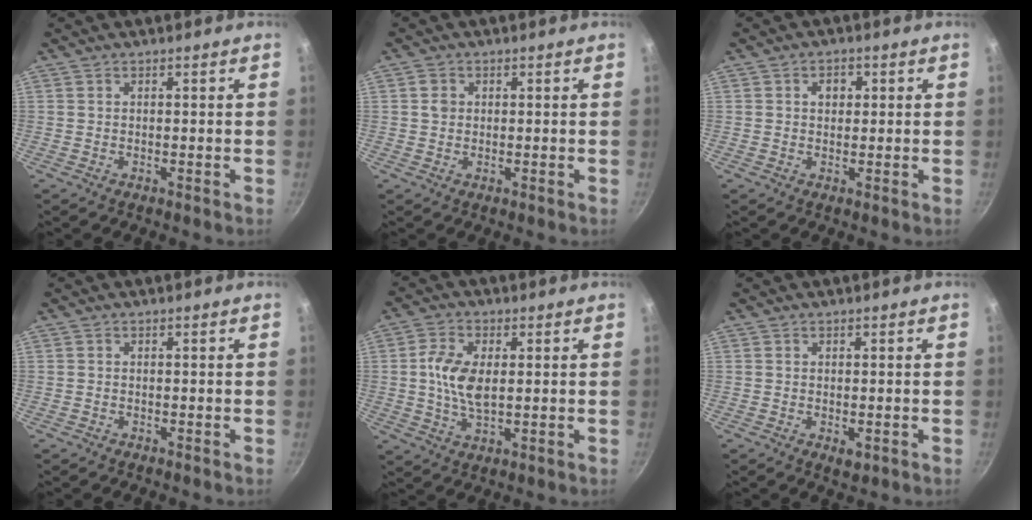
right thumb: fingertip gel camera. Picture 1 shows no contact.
{"total": 1.9, "force": [0.3, 1.6, 1.0], "torque": [-0.013, 0.001, 0.005]}
{"total": 2.7, "force": [0.6, 2.1, 1.6], "torque": [-0.011, 0.004, 0.007]}
{"total": 0.0}
{"total": 8.6, "force": [0.9, 4.5, 7.3], "torque": [-0.147, -0.004, 0.018]}
{"total": 1.8, "force": [-0.5, 0.9, 1.4], "torque": [-0.020, -0.004, -0.005]}